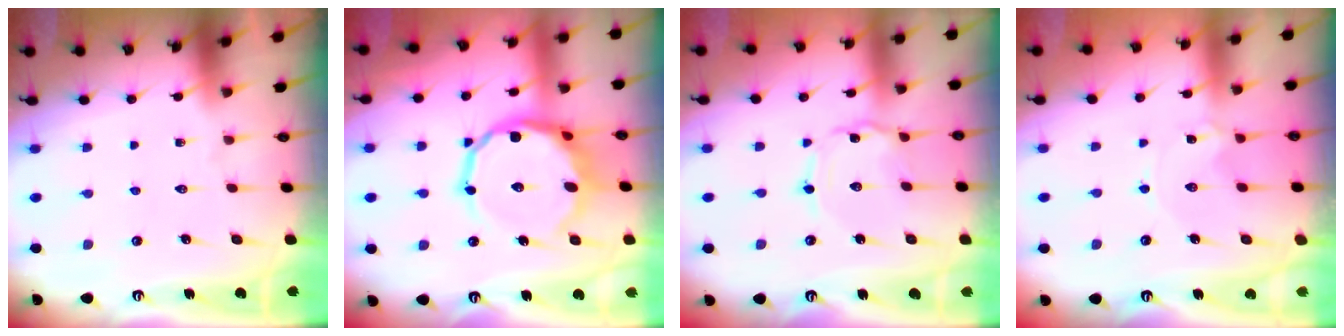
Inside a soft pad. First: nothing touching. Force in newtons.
{"total": 12.9, "press": 12.4, "slide": 3.4}
{"total": 0.8, "press": 0.8, "slide": 0.2}
{"total": 0.7, "press": 0.7, "slide": 0.1}